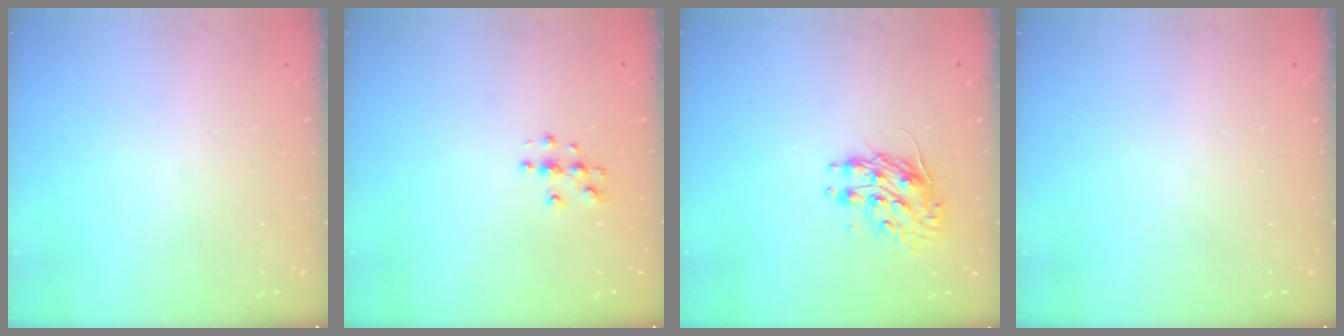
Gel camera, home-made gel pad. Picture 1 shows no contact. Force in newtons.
{"total": 3.8, "press": 3.8, "slide": 0.4}
{"total": 8.9, "press": 8.9, "slide": 0.3}
{"total": 0.0}